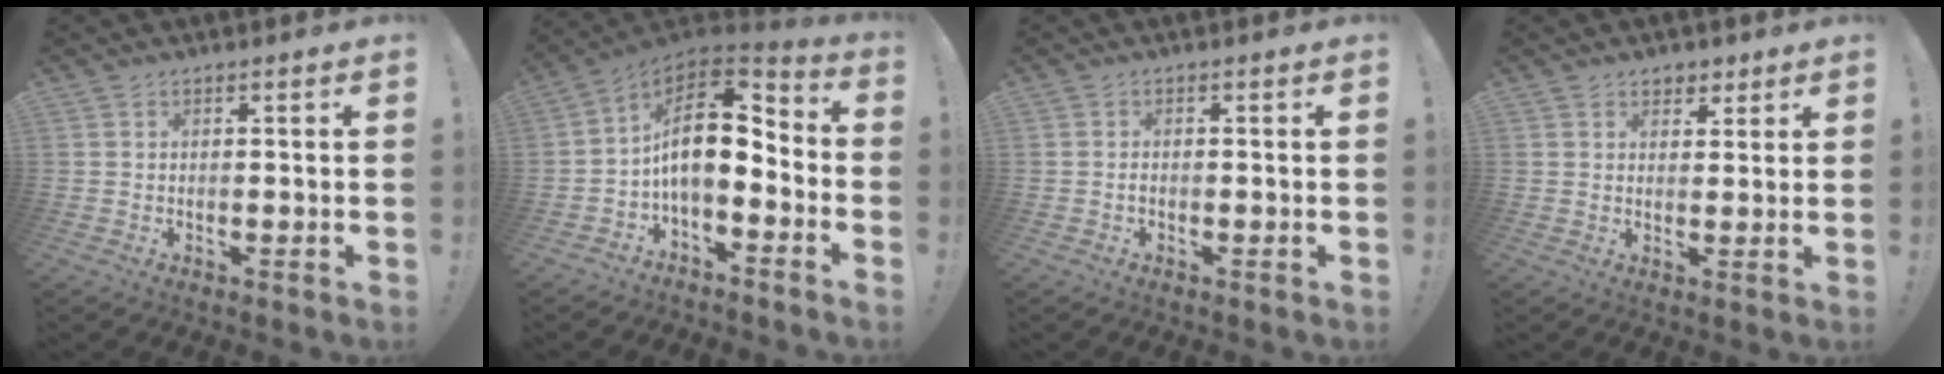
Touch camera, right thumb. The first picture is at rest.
{"total": 14.1, "force": [0.8, 7.7, 11.8], "torque": [-0.198, 0.000, 0.018]}
{"total": 0.6, "force": [-0.5, 0.2, 0.4], "torque": [-0.014, 0.003, -0.008]}
{"total": 3.8, "force": [2.5, 2.7, 0.8], "torque": [0.007, -0.012, 0.042]}